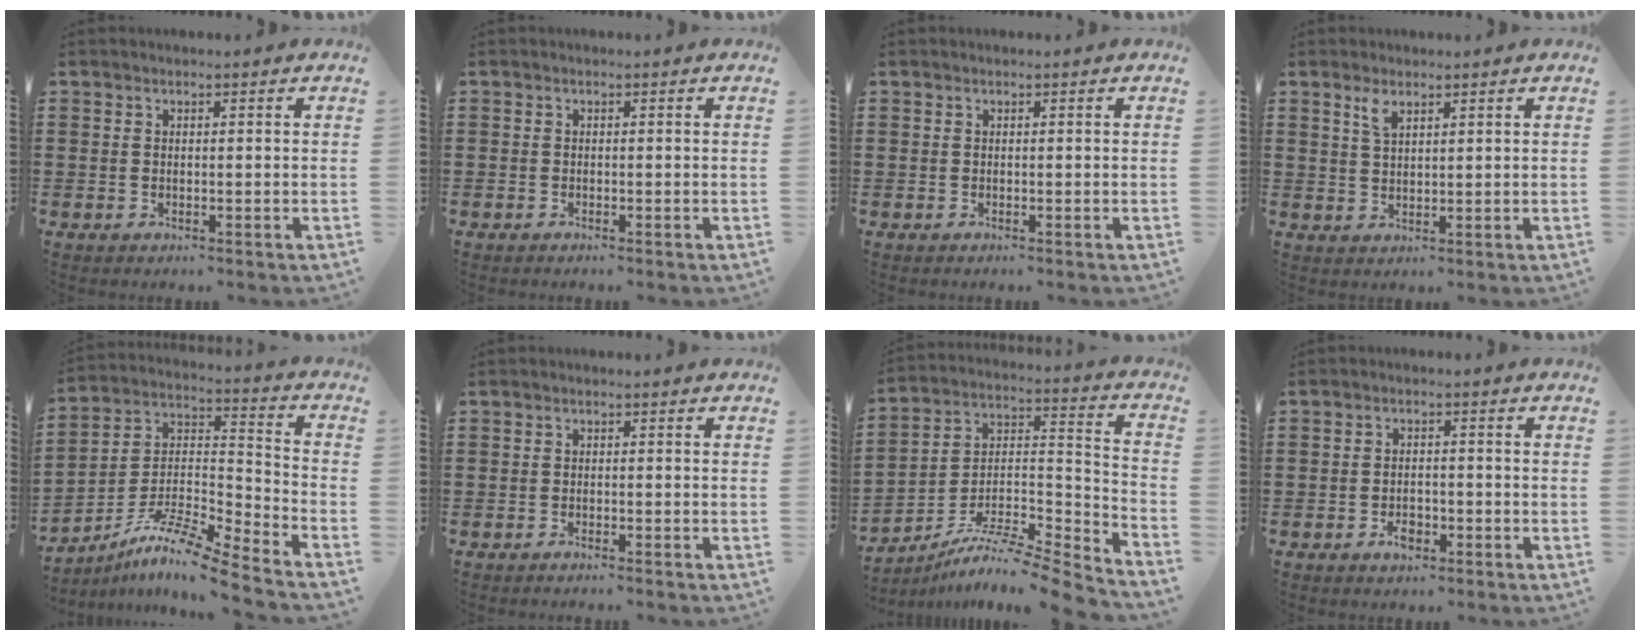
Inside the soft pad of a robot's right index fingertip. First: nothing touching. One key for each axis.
{"total": 0.5, "fx": -0.5, "fy": 0.0, "fz": 0.1, "tx": -0.002, "ty": -0.003, "tz": -0.010}
{"total": 0.0}
{"total": 2.7, "fx": 1.7, "fy": 1.0, "fz": 1.8, "tx": -0.042, "ty": 0.004, "tz": 0.031}
{"total": 9.4, "fx": -8.0, "fy": 0.2, "fz": 5.0, "tx": -0.098, "ty": -0.001, "tz": -0.163}
{"total": 0.9, "fx": -0.9, "fy": -0.1, "fz": 0.2, "tx": -0.005, "ty": -0.001, "tz": -0.017}
{"total": 8.7, "fx": -7.4, "fy": 1.3, "fz": 4.3, "tx": -0.074, "ty": 0.006, "tz": -0.147}
{"total": 2.9, "fx": -1.4, "fy": 1.6, "fz": 2.0, "tx": -0.038, "ty": 0.003, "tz": -0.026}